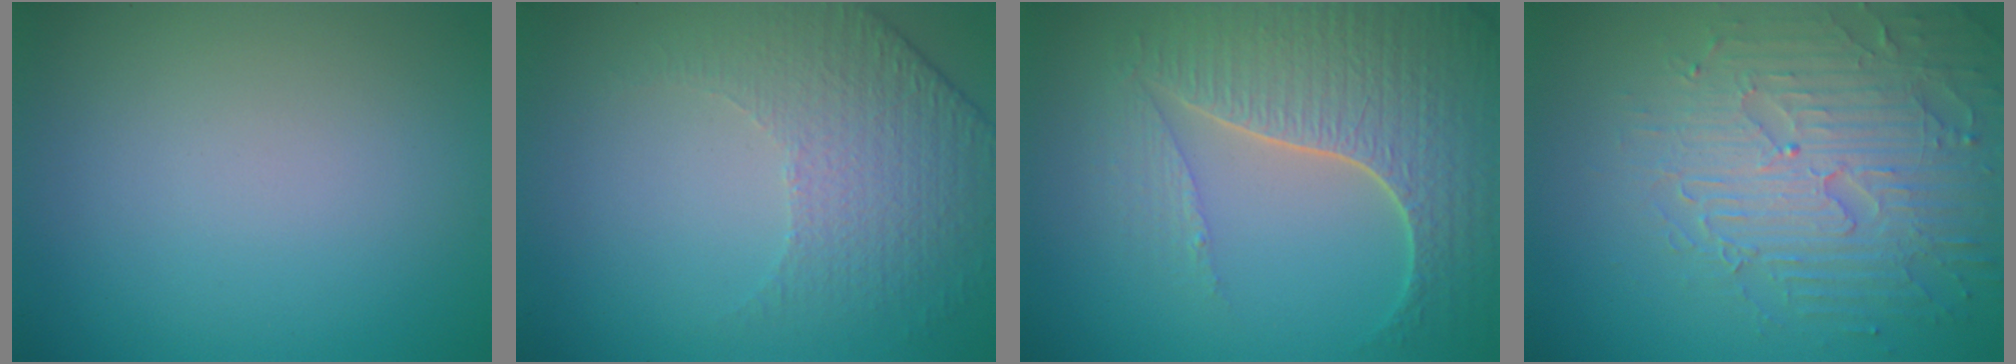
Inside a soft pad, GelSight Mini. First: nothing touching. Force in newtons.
{"total": 4.7, "press": 3.1, "slide": 3.5}
{"total": 7.1, "press": 5.3, "slide": 4.6}
{"total": 6.2, "press": 5.2, "slide": 3.4}